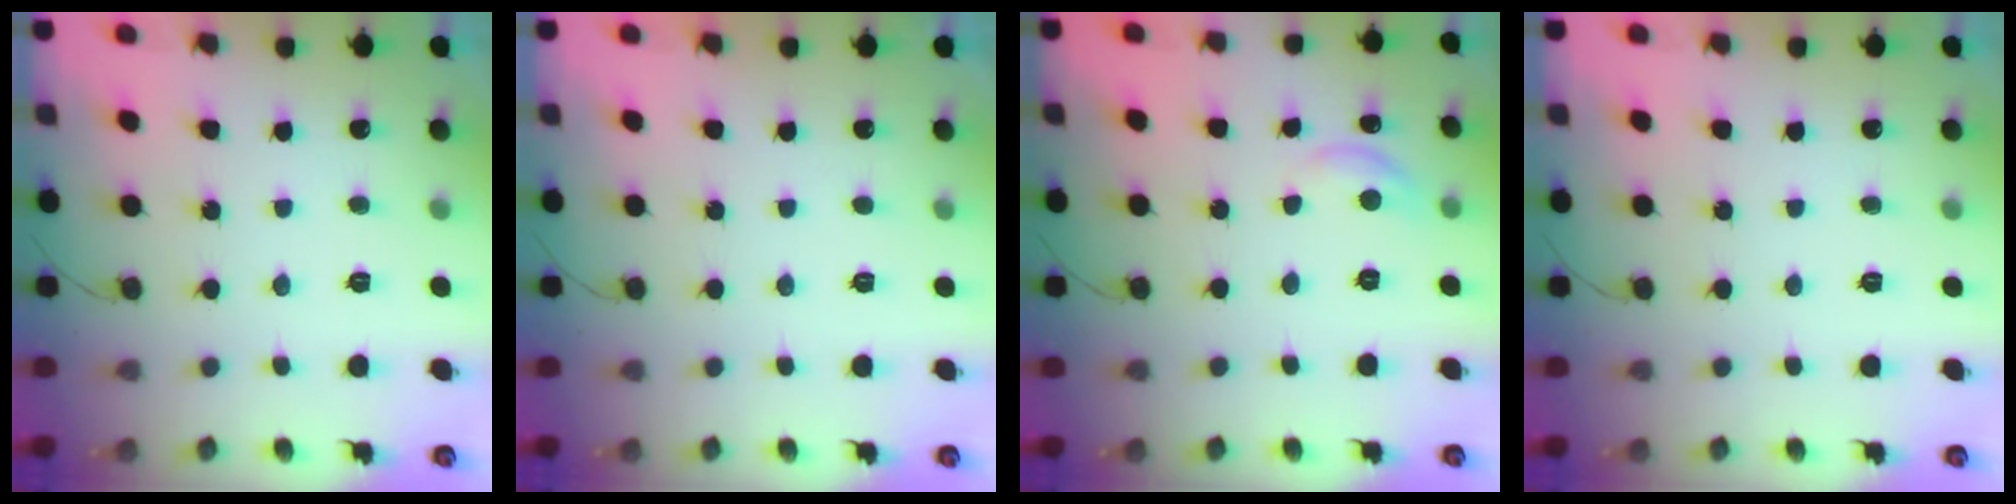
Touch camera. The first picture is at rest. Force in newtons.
{"total": 0.0}
{"total": 7.3, "press": 7.3, "slide": 0.5}
{"total": 0.0}